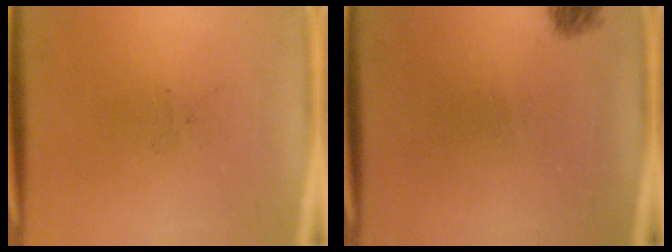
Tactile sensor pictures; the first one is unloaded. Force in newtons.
{"total": 1.0}